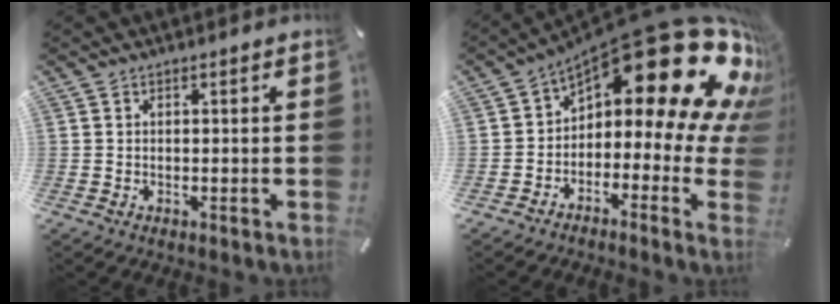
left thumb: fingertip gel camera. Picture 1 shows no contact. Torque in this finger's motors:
{"motor_torque": [2.49, 2.52, 1.58, -1.19, 0.28]}